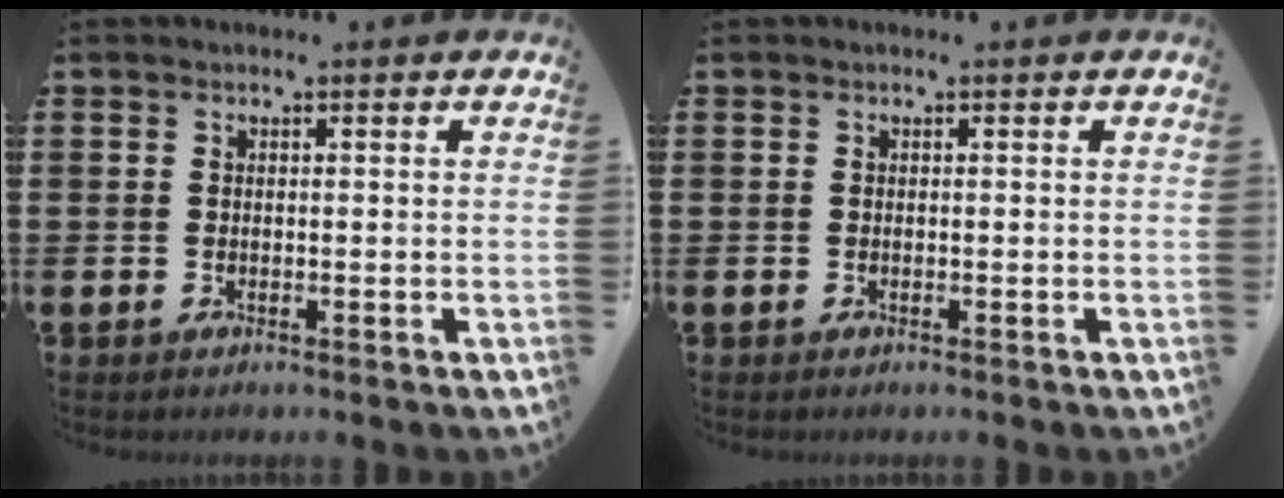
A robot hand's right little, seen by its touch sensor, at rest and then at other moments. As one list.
[{"total": 0.0}]